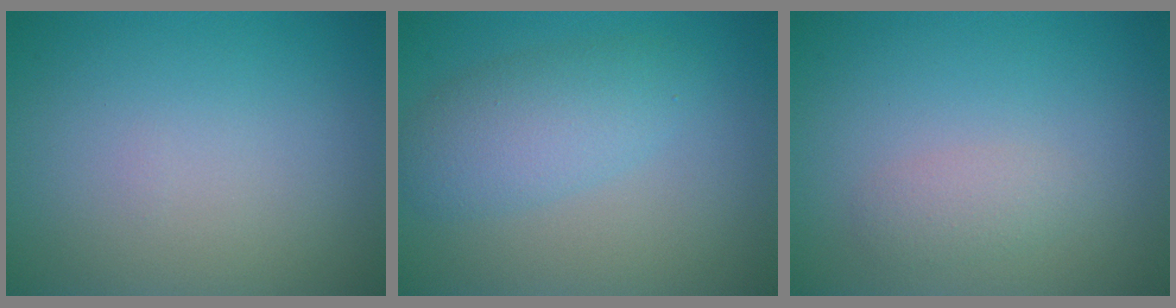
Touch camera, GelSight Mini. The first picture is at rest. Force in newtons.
{"total": 3.8, "press": 3.8, "slide": 0.1}
{"total": 1.5, "press": 1.5, "slide": 0.1}